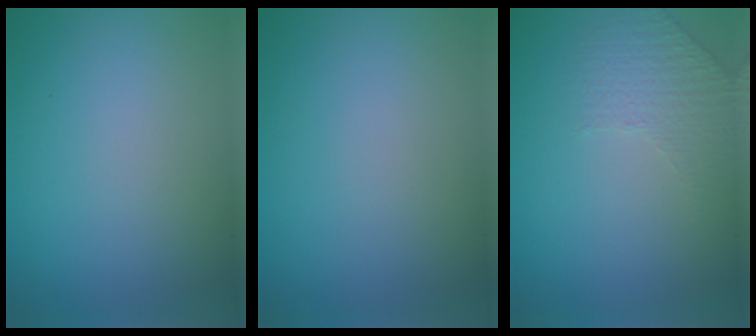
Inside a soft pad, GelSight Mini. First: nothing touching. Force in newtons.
{"total": 0.0}
{"total": 1.5, "press": 1.0, "slide": 1.1}